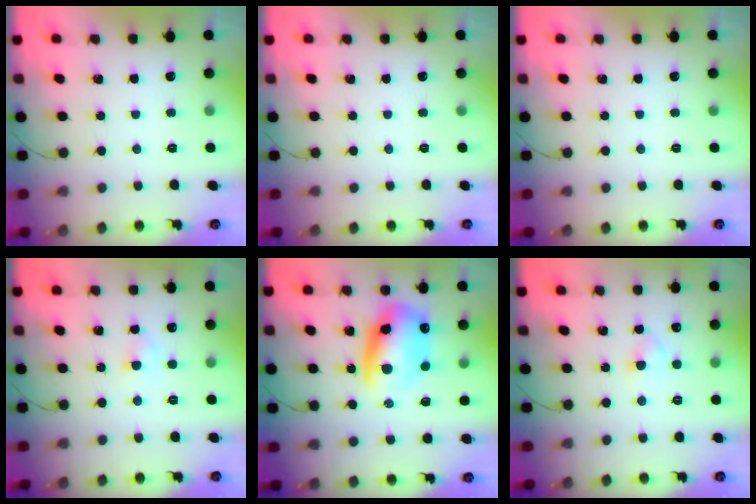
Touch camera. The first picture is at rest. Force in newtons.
{"total": 0.0}
{"total": 0.0}
{"total": 2.7, "press": 2.6, "slide": 1.0}
{"total": 13.3, "press": 12.8, "slide": 3.7}
{"total": 2.3, "press": 2.1, "slide": 1.0}